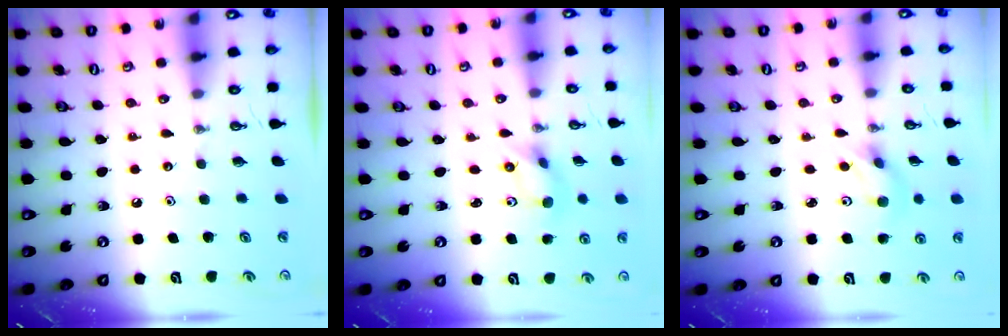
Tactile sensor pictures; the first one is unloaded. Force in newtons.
{"total": 6.9, "press": 2.5, "slide": 6.5}
{"total": 5.4, "press": 4.5, "slide": 2.9}